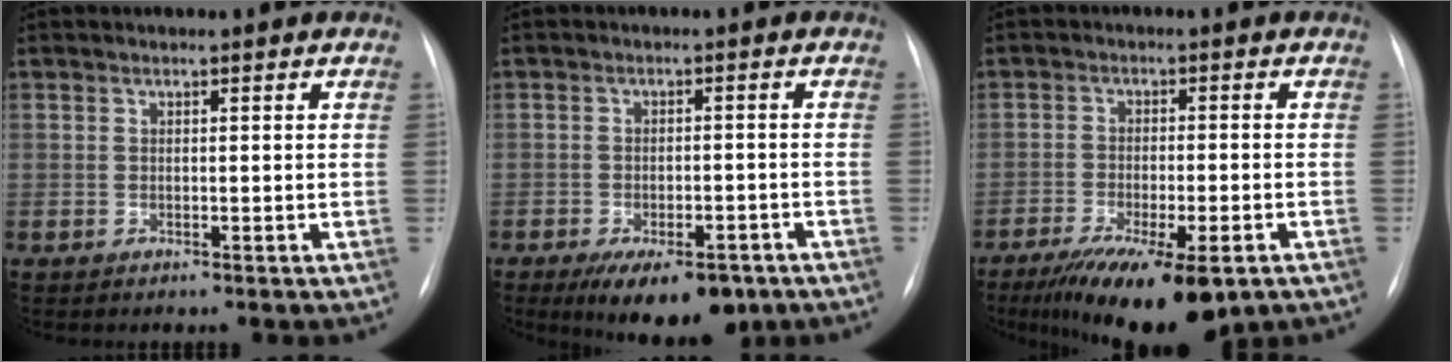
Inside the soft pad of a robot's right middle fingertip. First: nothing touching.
{"total": 10.4, "force": [-7.0, 4.4, 6.4], "torque": [-0.086, -0.004, -0.100]}
{"total": 14.9, "force": [-9.6, 4.0, 10.6], "torque": [-0.153, -0.026, -0.144]}